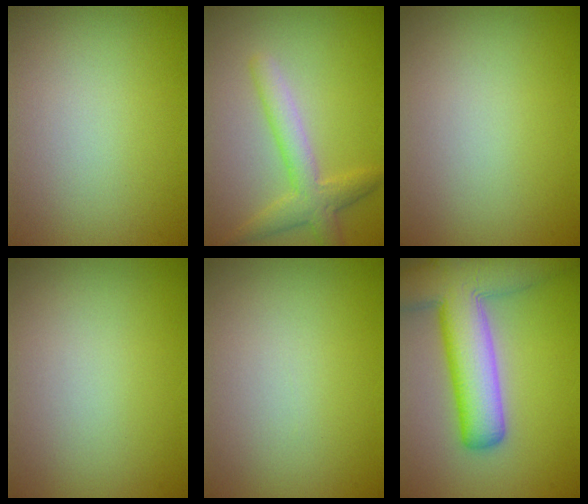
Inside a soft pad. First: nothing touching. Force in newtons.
{"total": 3.6, "press": 3.6, "slide": 0.0}
{"total": 0.0}
{"total": 0.0}
{"total": 0.0}
{"total": 11.0, "press": 10.9, "slide": 0.7}